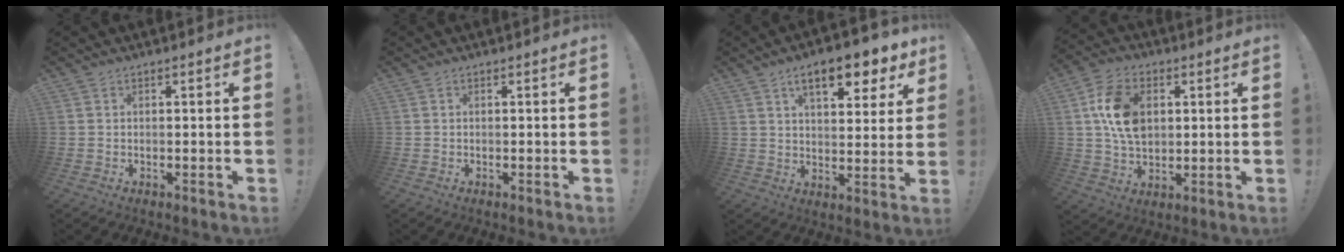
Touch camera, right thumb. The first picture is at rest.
{"total": 0.0}
{"total": 12.7, "force": [7.1, 4.8, 9.4], "torque": [-0.133, -0.033, 0.114]}
{"total": 14.1, "force": [2.9, 10.1, 9.4], "torque": [-0.156, 0.013, 0.058]}